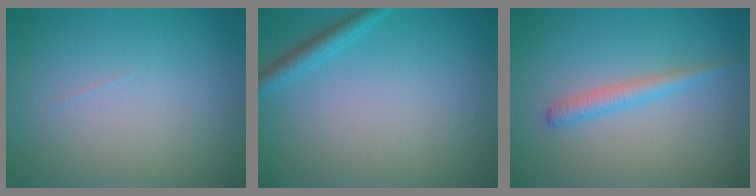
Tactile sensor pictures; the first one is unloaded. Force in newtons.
{"total": 1.9, "press": 1.9, "slide": 0.1}
{"total": 1.9, "press": 1.8, "slide": 0.1}